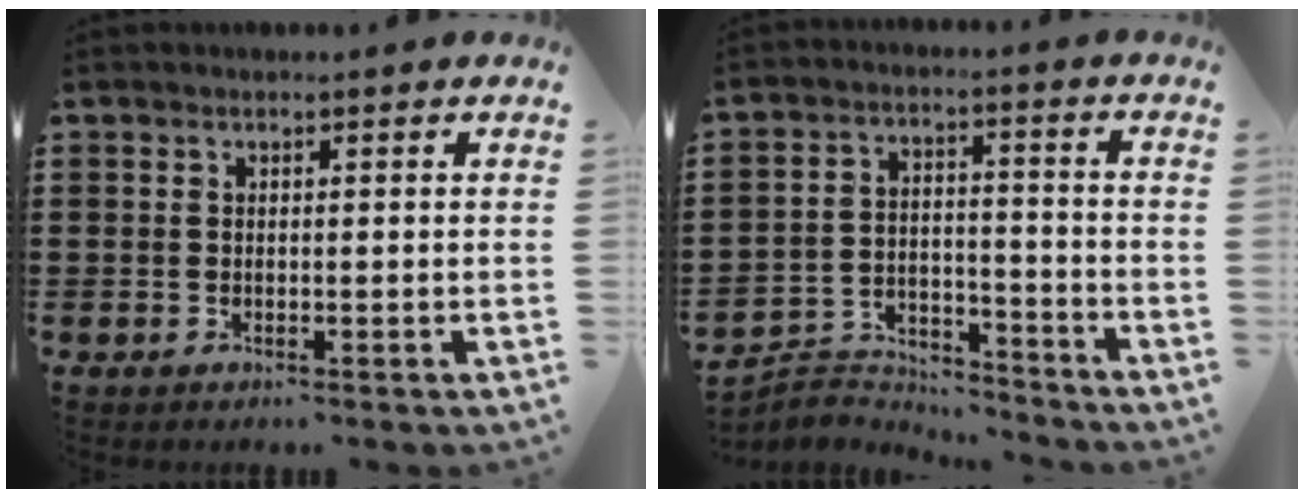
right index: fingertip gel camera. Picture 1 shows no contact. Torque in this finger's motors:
{"motor_torque": [-0.07, 0.08, -0.05, -0.05]}